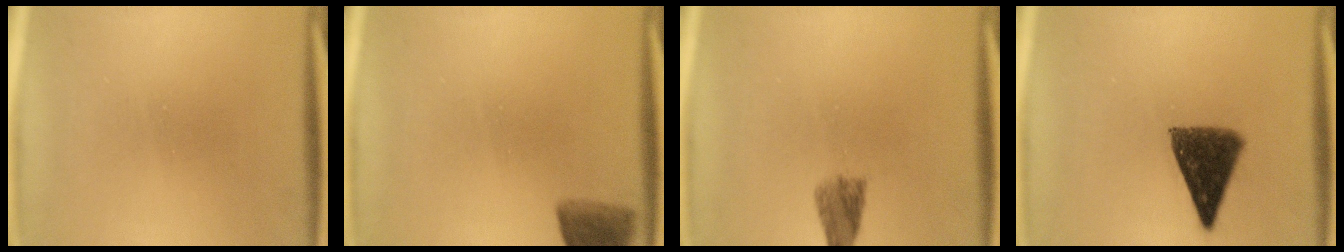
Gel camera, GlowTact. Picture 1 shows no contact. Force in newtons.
{"total": 5.6}
{"total": 3.8}
{"total": 9.9}